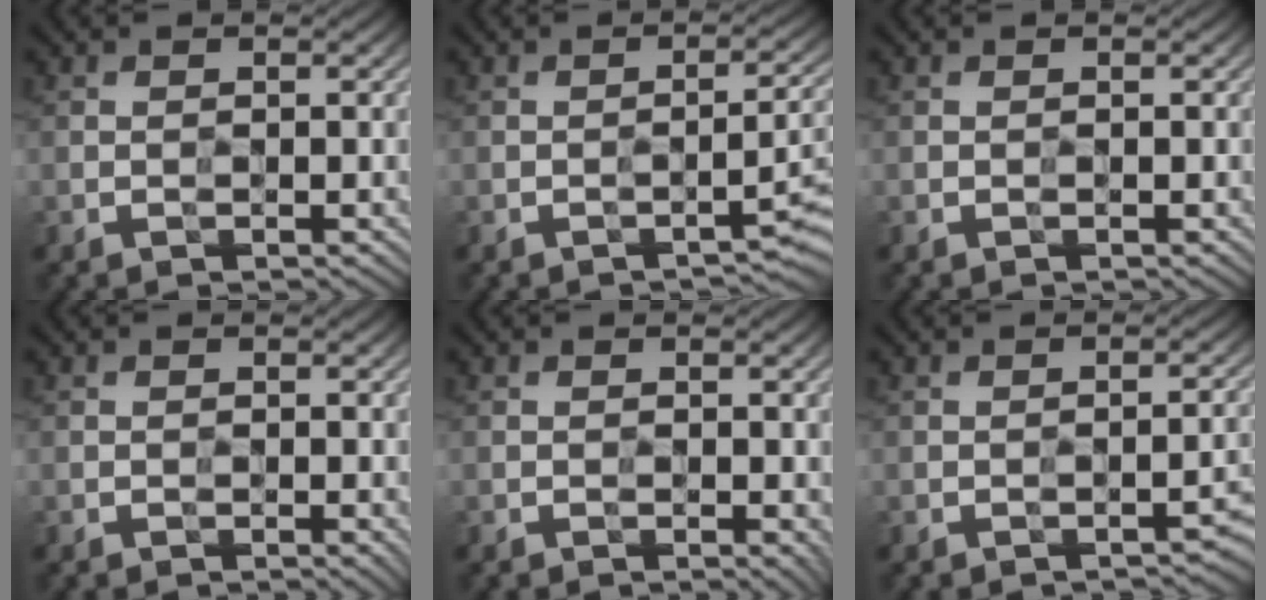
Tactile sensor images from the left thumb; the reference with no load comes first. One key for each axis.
{"total": 2.4, "fx": -1.2, "fy": 0.8, "fz": 1.9, "tx": -0.023, "ty": 0.007, "tz": -0.019}
{"total": 0.0}
{"total": 1.4, "fx": -0.3, "fy": 0.5, "fz": 1.3, "tx": -0.015, "ty": -0.001, "tz": 0.000}
{"total": 1.5, "fx": -0.2, "fy": 0.7, "fz": 1.2, "tx": -0.012, "ty": -0.003, "tz": 0.002}
{"total": 2.1, "fx": -1.4, "fy": 0.7, "fz": 1.4, "tx": -0.011, "ty": 0.006, "tz": -0.012}